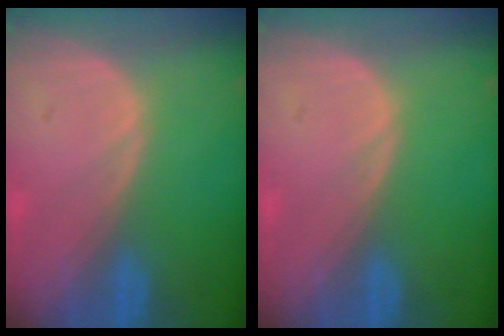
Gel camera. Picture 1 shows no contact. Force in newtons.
{"total": 0.0}